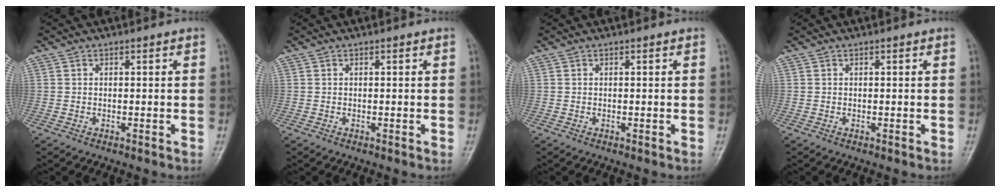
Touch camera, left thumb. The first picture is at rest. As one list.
[{"total": 0.0}, {"total": 0.0}, {"total": 0.0}]